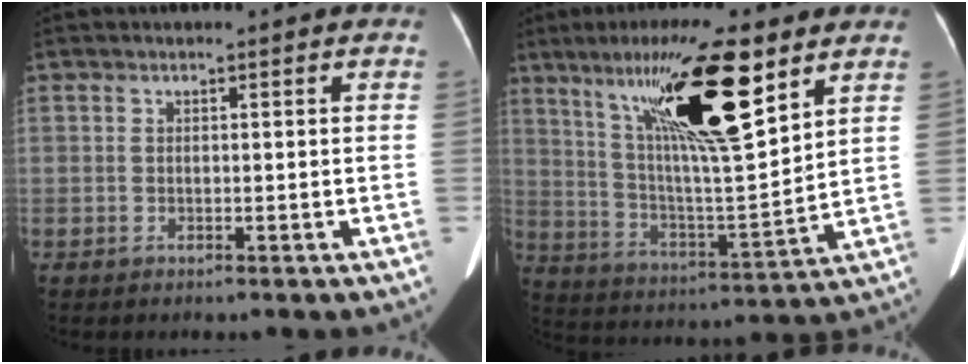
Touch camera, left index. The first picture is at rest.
{"total": 19.7, "force": [10.9, 2.1, 16.3], "torque": [-0.289, 0.011, 0.193]}